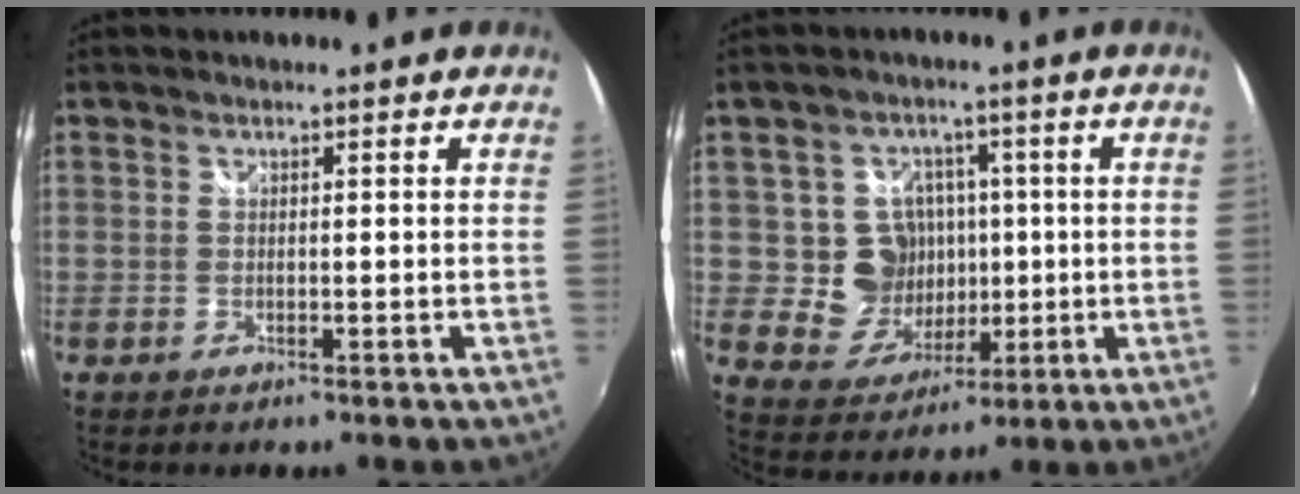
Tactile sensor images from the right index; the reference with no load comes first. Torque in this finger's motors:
{"motor_torque": [0.08, 0.02, 0.10, 0.00]}